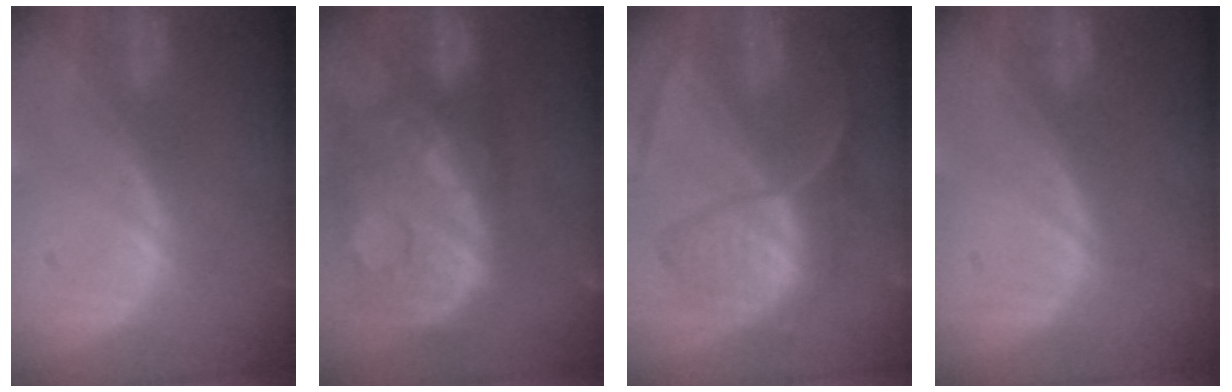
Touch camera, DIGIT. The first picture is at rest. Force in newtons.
{"total": 13.8, "press": 11.2, "slide": 8.0}
{"total": 9.1, "press": 7.6, "slide": 4.9}
{"total": 0.0}